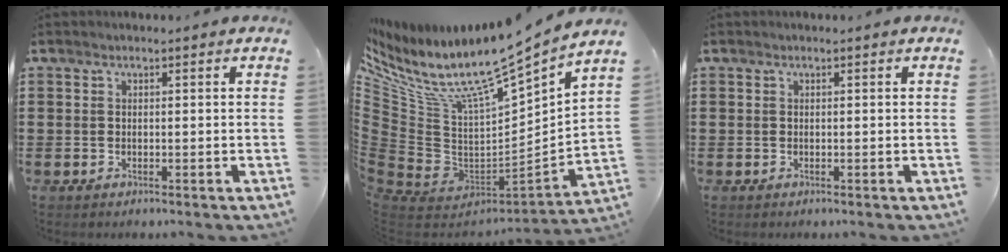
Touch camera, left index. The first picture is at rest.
{"total": 11.5, "force": [8.7, 3.3, 6.7], "torque": [-0.156, -0.072, 0.141]}
{"total": 0.0}